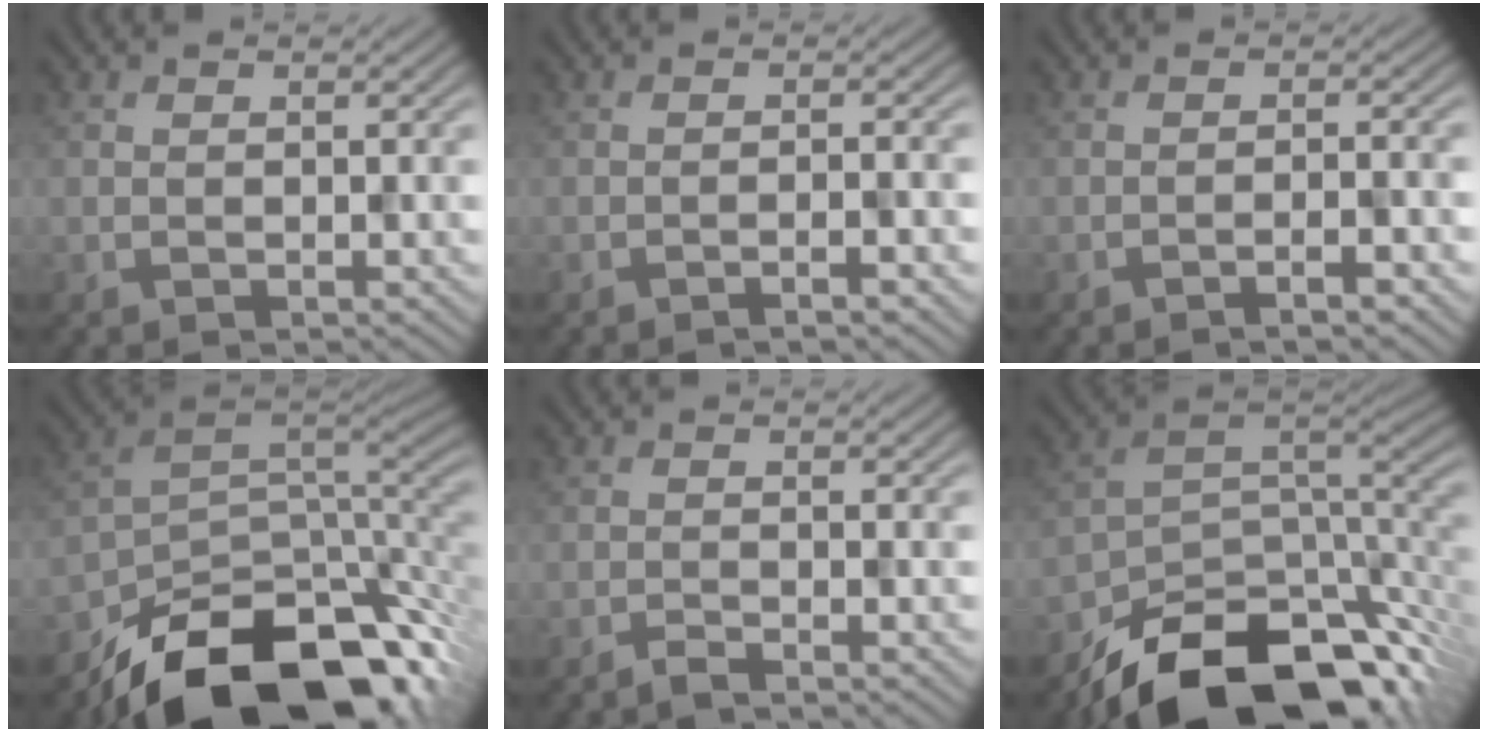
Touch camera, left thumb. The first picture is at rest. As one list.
[{"total": 1.8, "force": [-1.3, 0.1, 1.3], "torque": [-0.020, 0.007, -0.026]}, {"total": 2.3, "force": [-1.6, 0.1, 1.6], "torque": [-0.027, 0.009, -0.035]}, {"total": 17.1, "force": [-10.8, 9.0, 9.8], "torque": [-0.176, -0.049, -0.162]}, {"total": 1.0, "force": [-0.9, 0.0, 0.4], "torque": [-0.008, 0.003, -0.022]}, {"total": 16.2, "force": [-11.6, 7.2, 8.7], "torque": [-0.165, -0.032, -0.177]}]